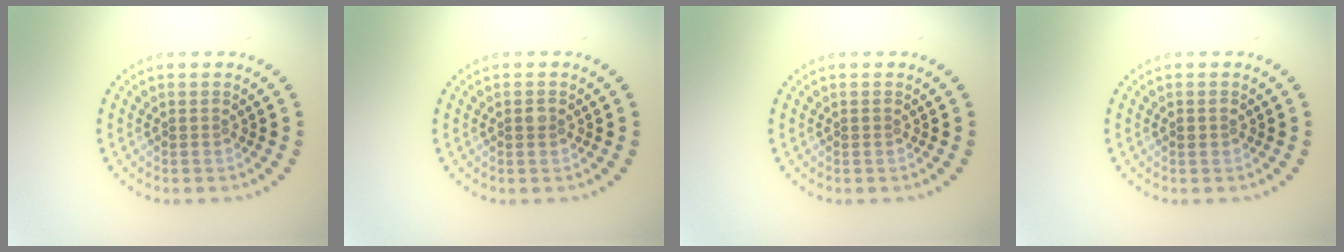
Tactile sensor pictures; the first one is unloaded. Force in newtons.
{"total": 0.9, "press": 0.9, "slide": 0.0}
{"total": 0.0}
{"total": 0.9, "press": 0.8, "slide": 0.2}